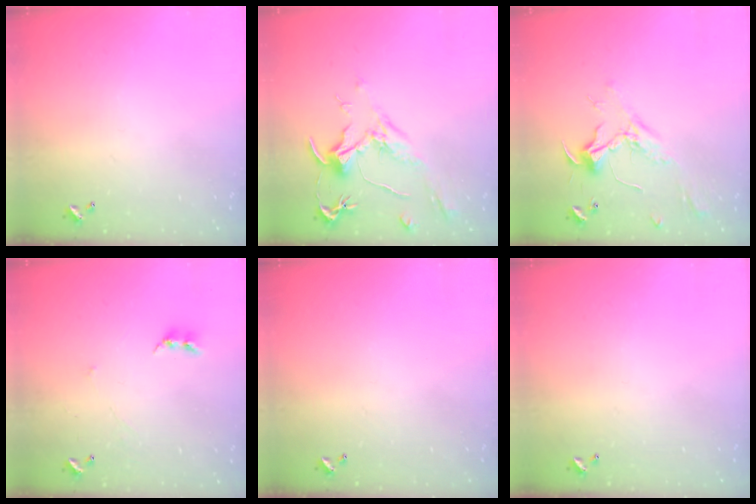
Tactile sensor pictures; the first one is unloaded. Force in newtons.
{"total": 2.1, "press": 2.0, "slide": 0.8}
{"total": 2.4, "press": 2.3, "slide": 0.8}
{"total": 2.7, "press": 2.7, "slide": 0.3}
{"total": 0.0}
{"total": 0.0}